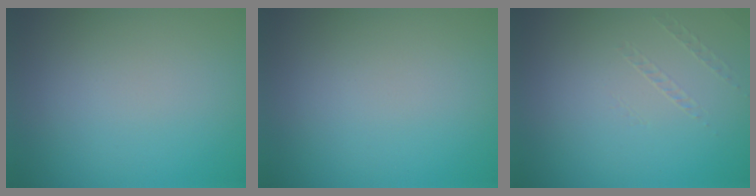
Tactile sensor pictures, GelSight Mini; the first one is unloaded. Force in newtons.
{"total": 0.0}
{"total": 0.5, "press": 0.2, "slide": 0.5}